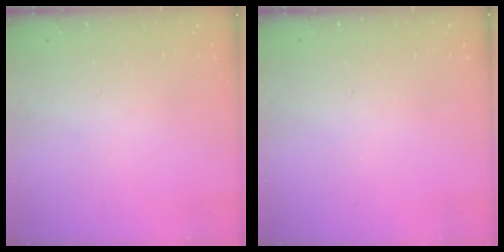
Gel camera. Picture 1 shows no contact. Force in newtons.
{"total": 0.0}